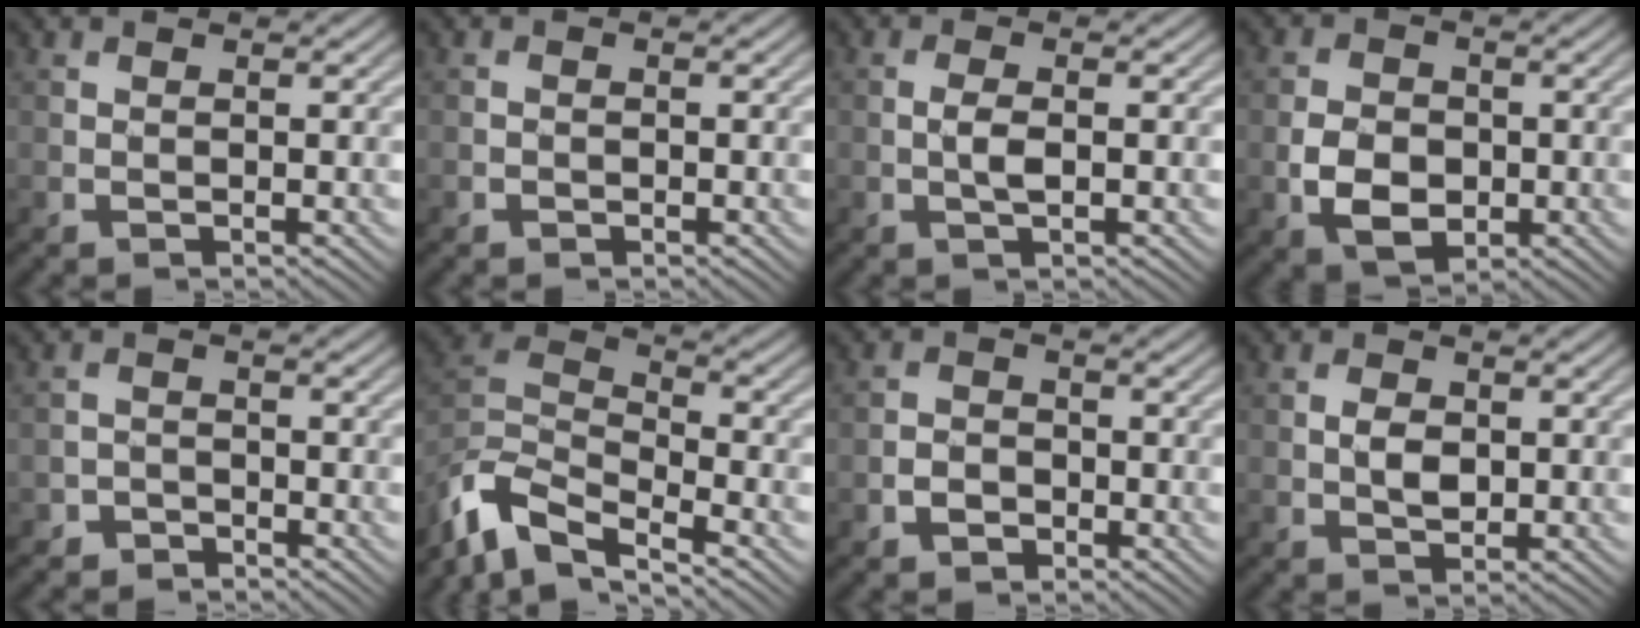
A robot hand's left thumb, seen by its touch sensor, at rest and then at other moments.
{"total": 0.7, "force": [-0.5, 0.5, 0.0], "torque": [0.001, -0.006, -0.011]}
{"total": 2.0, "force": [-0.4, 0.6, 1.9], "torque": [-0.044, 0.000, -0.010]}
{"total": 5.2, "force": [-1.3, 3.9, 3.3], "torque": [-0.069, -0.010, -0.026]}
{"total": 2.1, "force": [-1.8, 1.1, 0.0], "torque": [0.006, 0.005, -0.040]}
{"total": 9.5, "force": [-7.3, 3.0, 5.4], "torque": [-0.118, -0.008, -0.160]}
{"total": 2.5, "force": [-1.5, 1.8, 1.0], "torque": [-0.013, 0.000, -0.034]}
{"total": 2.5, "force": [-0.1, 1.7, 1.8], "torque": [-0.037, -0.003, -0.003]}